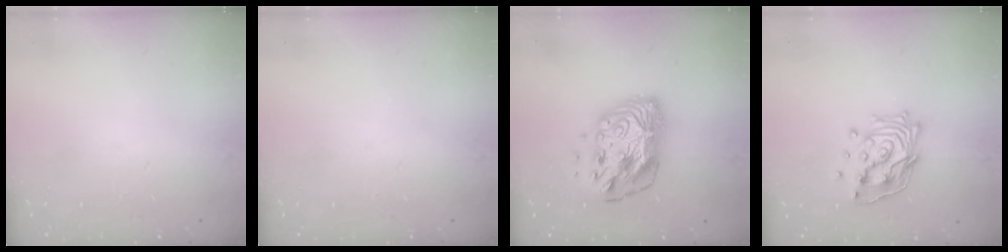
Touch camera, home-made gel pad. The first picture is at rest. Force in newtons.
{"total": 0.0}
{"total": 13.1, "press": 13.0, "slide": 1.6}
{"total": 14.9, "press": 14.8, "slide": 1.4}